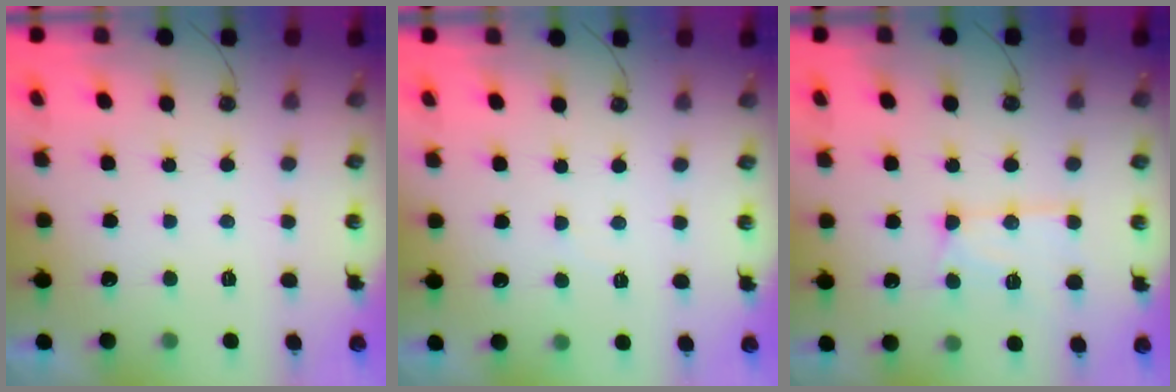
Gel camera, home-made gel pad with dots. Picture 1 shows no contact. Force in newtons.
{"total": 3.0, "press": 2.9, "slide": 0.4}
{"total": 13.2, "press": 13.1, "slide": 1.3}